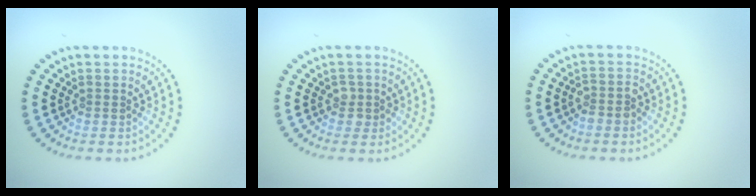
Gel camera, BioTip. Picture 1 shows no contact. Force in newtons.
{"total": 1.2, "press": 1.1, "slide": 0.4}
{"total": 1.6, "press": 1.5, "slide": 0.7}